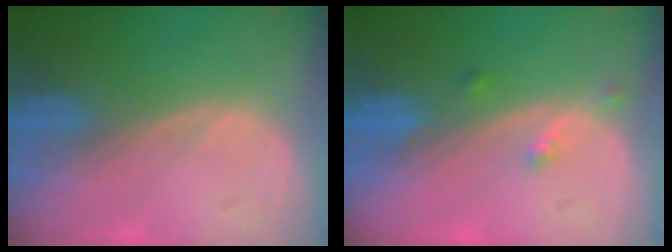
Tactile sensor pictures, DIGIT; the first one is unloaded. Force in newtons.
{"total": 1.9, "press": 1.5, "slide": 1.0}